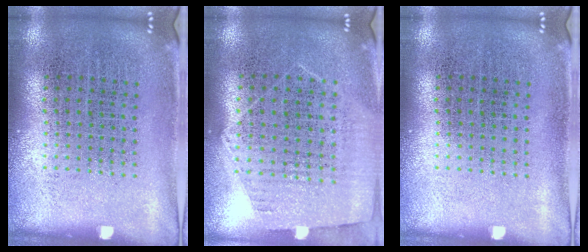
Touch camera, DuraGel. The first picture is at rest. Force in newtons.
{"total": 1.2, "press": 1.1, "slide": 0.5}
{"total": 0.0}